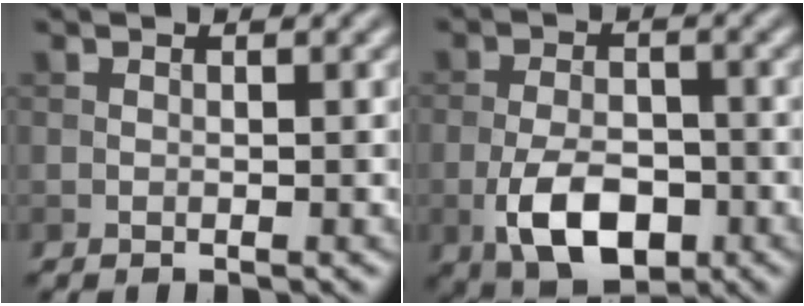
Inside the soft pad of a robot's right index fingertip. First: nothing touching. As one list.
[{"total": 6.7, "force": [-2.6, 3.6, 5.0], "torque": [-0.093, -0.007, -0.052]}]